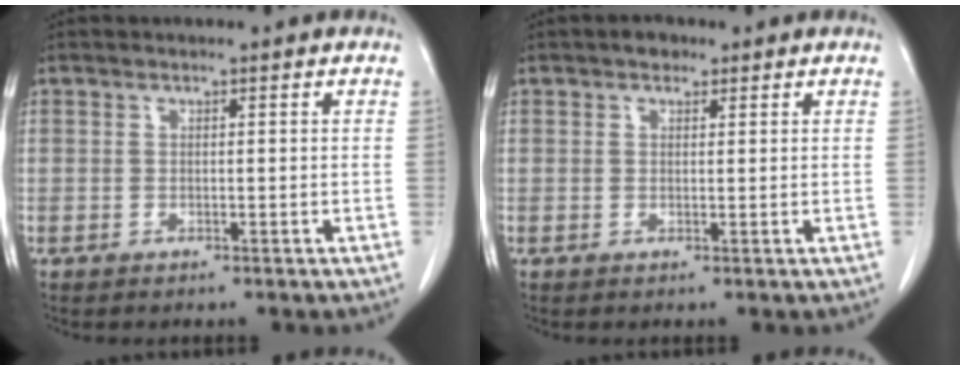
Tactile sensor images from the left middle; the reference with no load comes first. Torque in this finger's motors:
{"motor_torque": [0.13, -0.11, 0.00, 0.01]}